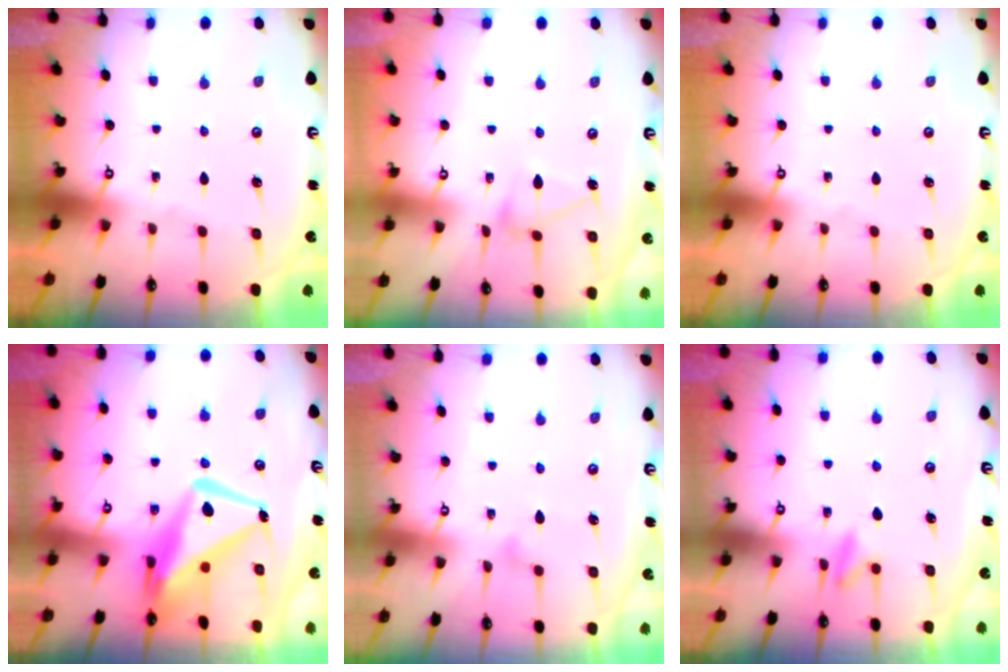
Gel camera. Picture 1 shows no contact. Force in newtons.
{"total": 8.7, "press": 8.7, "slide": 0.5}
{"total": 0.0}
{"total": 13.8, "press": 13.8, "slide": 1.3}
{"total": 8.3, "press": 8.3, "slide": 0.5}
{"total": 4.9, "press": 4.8, "slide": 0.6}